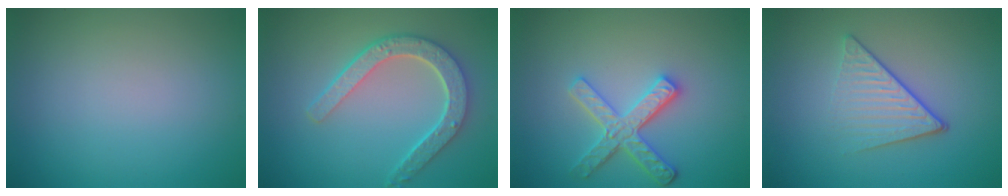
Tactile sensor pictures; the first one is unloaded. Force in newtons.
{"total": 4.9, "press": 3.9, "slide": 3.0}
{"total": 3.7, "press": 3.2, "slide": 1.7}
{"total": 4.1, "press": 2.8, "slide": 3.1}